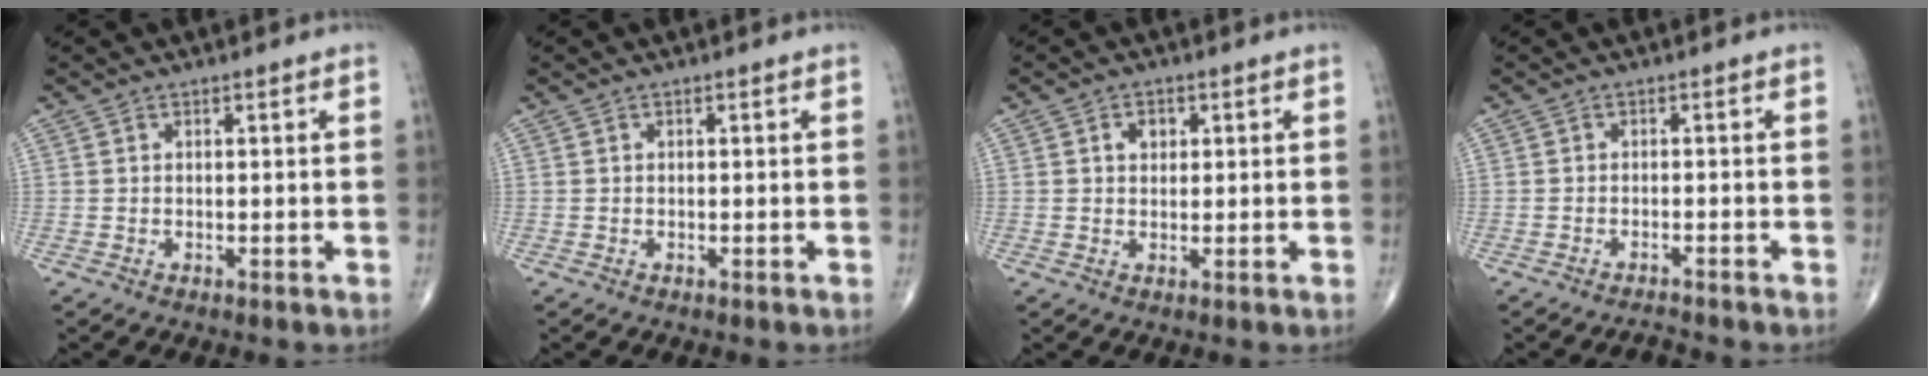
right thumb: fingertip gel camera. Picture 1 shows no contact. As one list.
[{"total": 0.0}, {"total": 2.7, "force": [0.9, 2.1, 1.6], "torque": [-0.013, 0.000, 0.012]}, {"total": 1.7, "force": [-1.6, -0.1, 0.0], "torque": [-0.012, 0.005, -0.026]}]